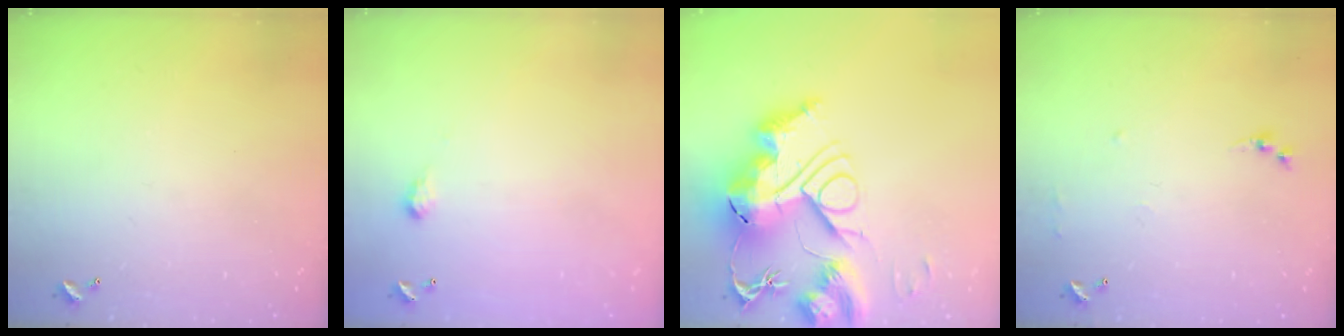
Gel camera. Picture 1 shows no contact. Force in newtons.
{"total": 2.0, "press": 2.0, "slide": 0.3}
{"total": 0.7, "press": 0.7, "slide": 0.0}
{"total": 6.4, "press": 6.4, "slide": 0.8}